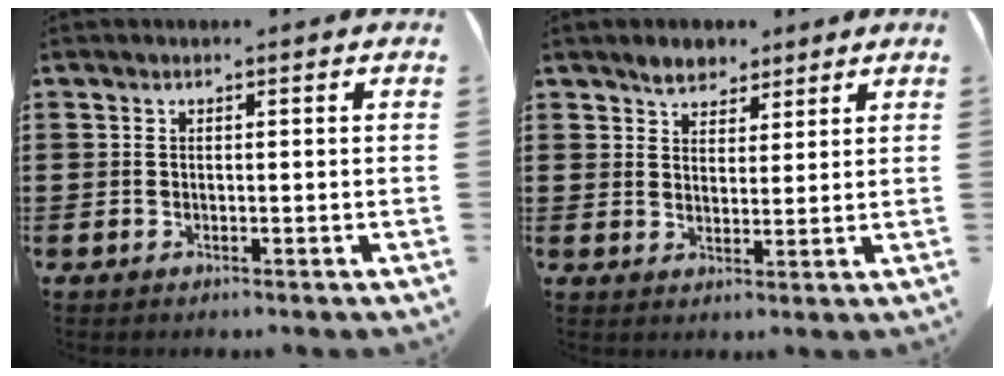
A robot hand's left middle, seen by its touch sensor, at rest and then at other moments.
{"total": 4.0, "force": [3.4, 1.8, 0.8], "torque": [-0.026, 0.002, 0.067]}